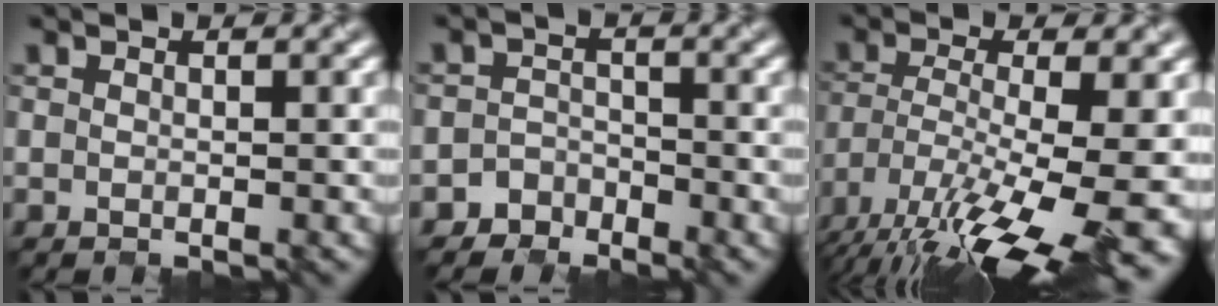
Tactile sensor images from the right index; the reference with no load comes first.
{"total": 2.4, "force": [-1.9, 1.4, -0.1], "torque": [0.014, 0.006, -0.040]}
{"total": 13.7, "force": [-7.8, 3.7, 10.7], "torque": [-0.205, -0.025, -0.125]}